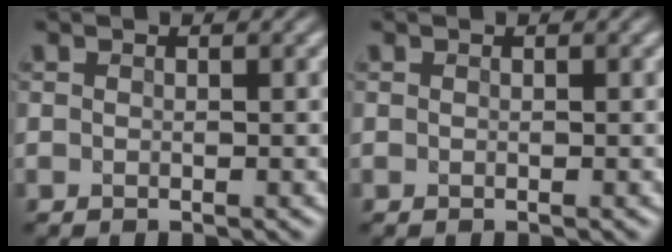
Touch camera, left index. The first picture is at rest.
{"total": 0.0}